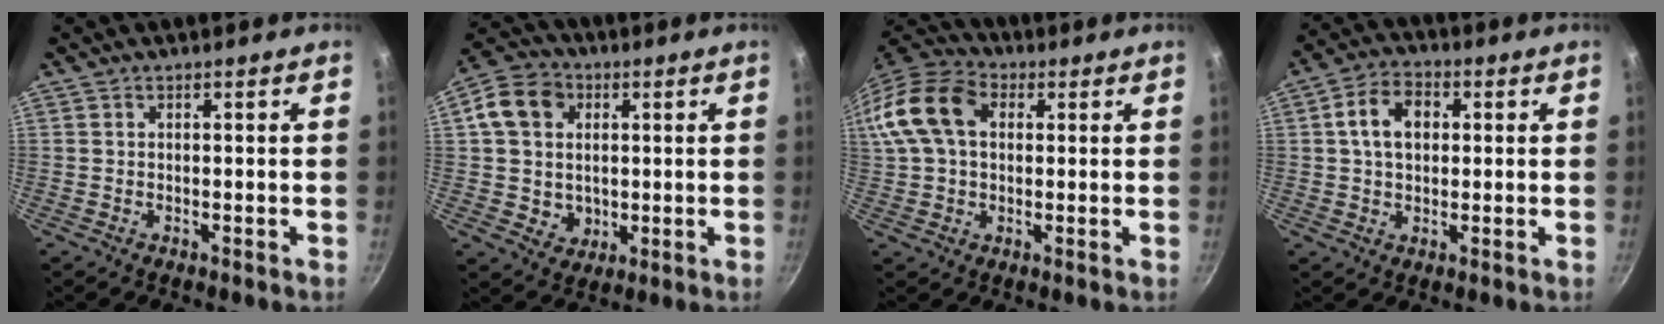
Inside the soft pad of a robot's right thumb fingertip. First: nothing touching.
{"total": 12.9, "force": [2.3, 11.4, 5.6], "torque": [-0.066, 0.005, 0.043]}
{"total": 15.8, "force": [3.4, 10.9, 10.8], "torque": [-0.208, 0.032, 0.047]}
{"total": 8.5, "force": [1.5, 6.1, 5.8], "torque": [-0.080, 0.015, 0.016]}